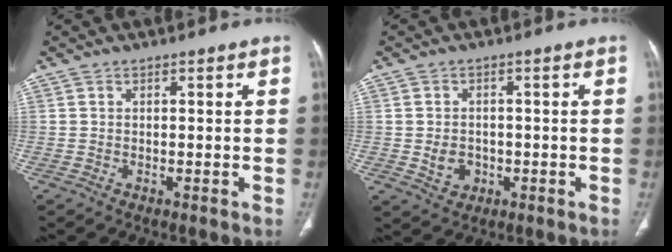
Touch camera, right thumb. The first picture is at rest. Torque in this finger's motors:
{"motor_torque": [-0.22, 0.13, -0.33, 0.21, 0.10]}